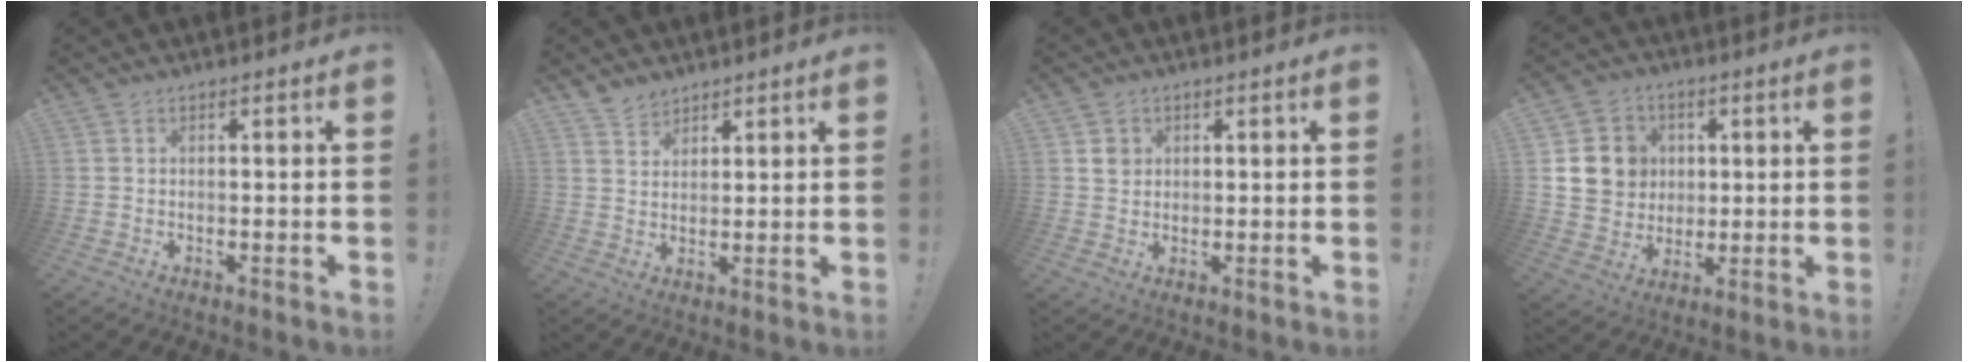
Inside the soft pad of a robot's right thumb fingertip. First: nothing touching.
{"total": 4.1, "force": [3.5, 2.0, 0.4], "torque": [-0.009, -0.021, 0.069]}
{"total": 2.7, "force": [1.3, 2.3, 0.6], "torque": [0.011, -0.010, 0.018]}
{"total": 12.9, "force": [3.1, 11.5, 5.0], "torque": [-0.070, -0.008, 0.069]}